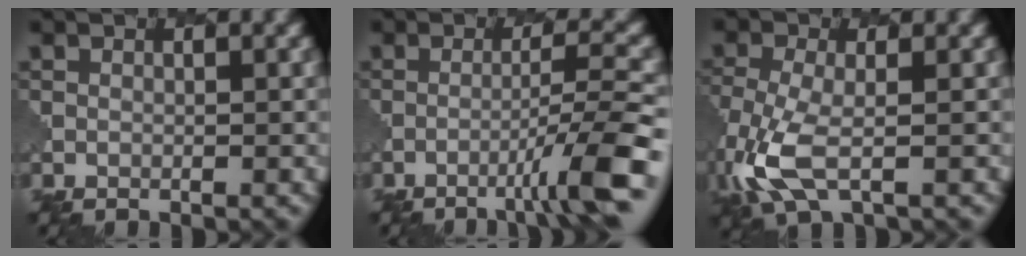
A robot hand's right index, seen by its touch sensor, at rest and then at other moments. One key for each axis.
{"total": 5.4, "fx": -2.5, "fy": 0.2, "fz": 4.8, "tx": -0.066, "ty": 0.014, "tz": -0.053}
{"total": 5.8, "fx": -2.1, "fy": 2.5, "fz": 4.7, "tx": -0.127, "ty": -0.010, "tz": -0.052}